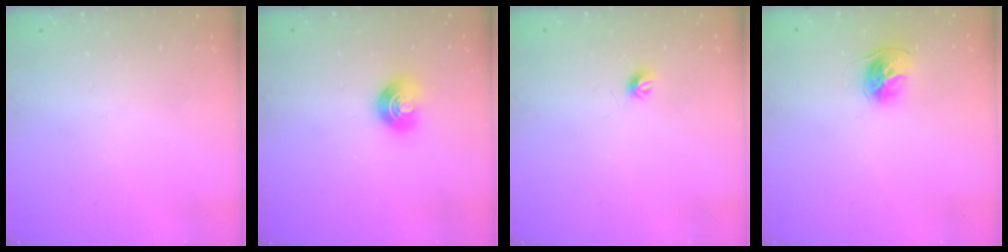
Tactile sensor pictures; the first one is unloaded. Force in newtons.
{"total": 8.1, "press": 8.0, "slide": 1.1}
{"total": 4.0, "press": 3.9, "slide": 0.9}
{"total": 11.1, "press": 11.1, "slide": 0.9}